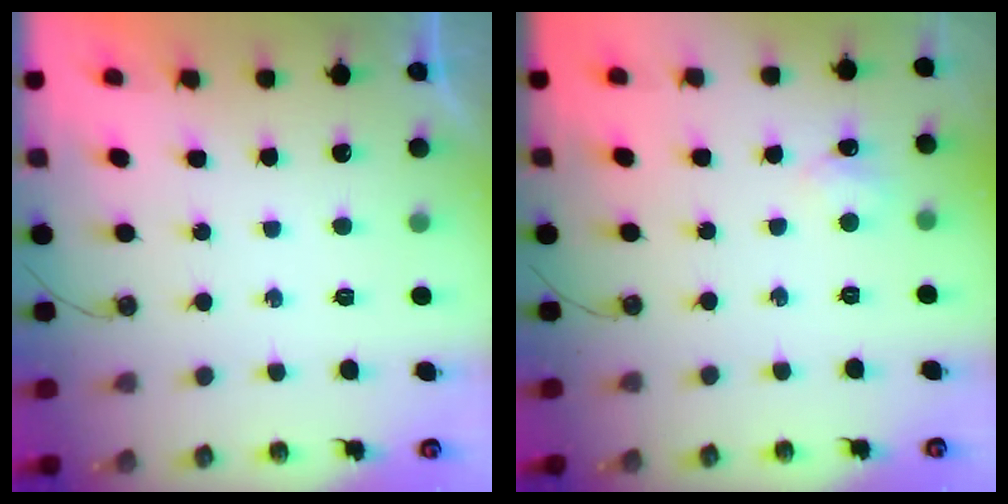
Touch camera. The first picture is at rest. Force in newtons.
{"total": 6.9, "press": 6.8, "slide": 1.0}